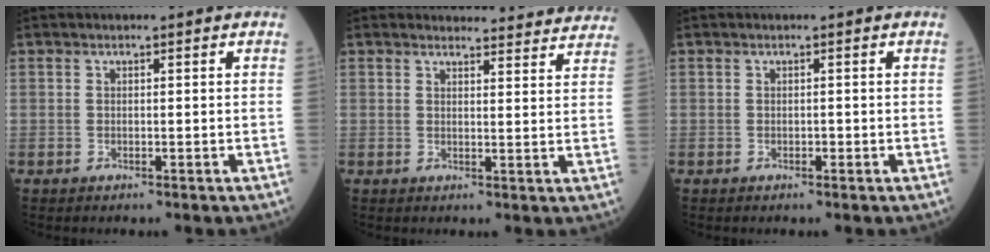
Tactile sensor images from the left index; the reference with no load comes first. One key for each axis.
{"total": 15.7, "fx": 15.4, "fy": 2.8, "fz": 1.8, "tx": 0.016, "ty": -0.033, "tz": 0.149}
{"total": 0.0}